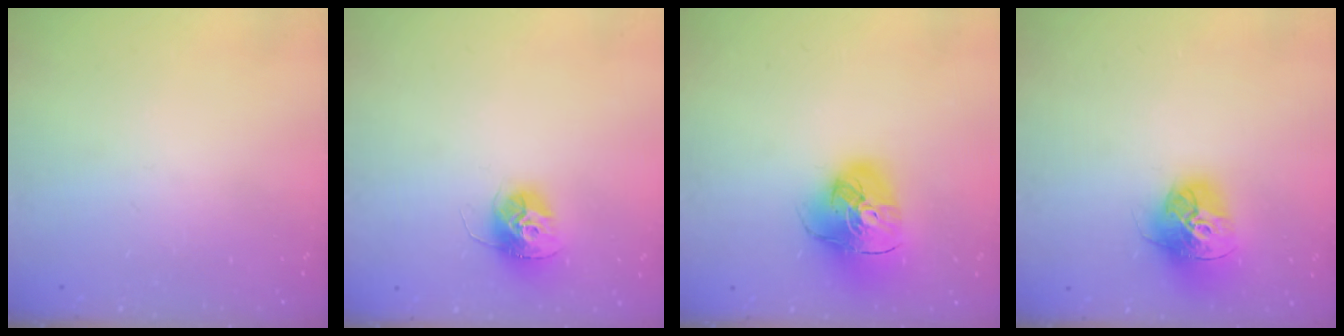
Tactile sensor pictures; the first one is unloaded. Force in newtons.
{"total": 12.1, "press": 12.1, "slide": 1.1}
{"total": 15.2, "press": 15.1, "slide": 1.9}
{"total": 15.9, "press": 15.8, "slide": 1.7}